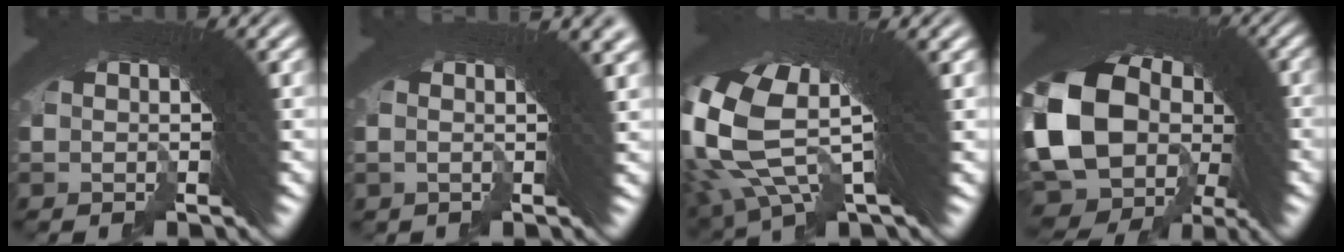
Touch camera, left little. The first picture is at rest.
{"total": 3.2, "force": [1.5, 0.4, 2.8], "torque": [-0.021, 0.021, 0.014]}
{"total": 10.0, "force": [2.7, 5.3, 8.1], "torque": [-0.198, -0.010, 0.052]}
{"total": 20.1, "force": [-1.9, 16.4, 11.4], "torque": [-0.271, -0.057, -0.021]}